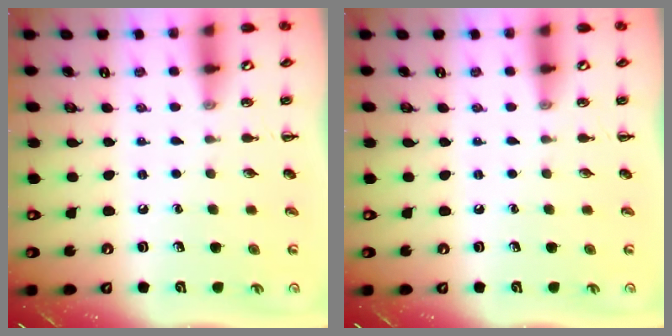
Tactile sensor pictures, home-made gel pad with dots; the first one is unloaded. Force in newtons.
{"total": 0.0}